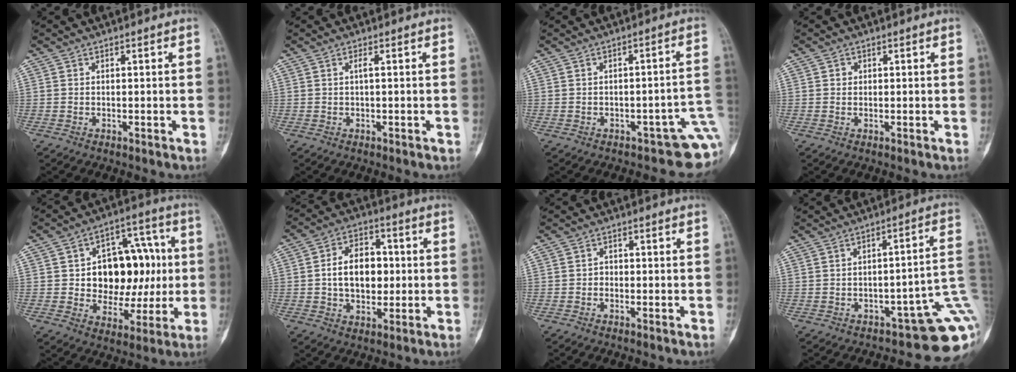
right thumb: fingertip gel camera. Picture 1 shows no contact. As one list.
[{"total": 1.4, "force": [-0.1, 0.3, 1.4], "torque": [-0.027, 0.002, -0.001]}, {"total": 7.6, "force": [-3.0, 3.6, 6.0], "torque": [-0.036, 0.030, -0.033]}, {"total": 1.0, "force": [0.2, 1.0, 0.3], "torque": [0.000, 0.003, 0.002]}, {"total": 18.0, "force": [1.3, 12.2, 13.2], "torque": [-0.132, 0.027, 0.028]}, {"total": 11.6, "force": [0.3, 7.9, 8.5], "torque": [-0.107, 0.016, 0.004]}, {"total": 1.1, "force": [-0.4, 1.0, 0.4], "torque": [0.007, 0.006, -0.010]}, {"total": 12.3, "force": [-4.4, 5.3, 10.1], "torque": [-0.088, 0.059, -0.051]}]